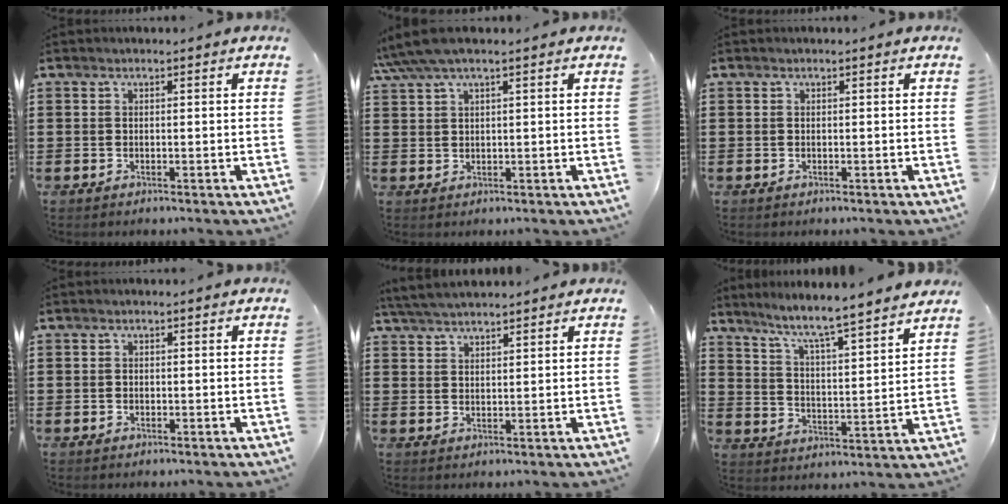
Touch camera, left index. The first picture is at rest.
{"total": 3.4, "force": [2.1, 0.4, 2.6], "torque": [-0.061, 0.002, 0.037]}
{"total": 0.0}
{"total": 0.7, "force": [-0.3, 0.5, 0.3], "torque": [-0.007, 0.000, -0.006]}
{"total": 3.6, "force": [3.4, 0.2, 1.1], "torque": [-0.030, -0.004, 0.065]}
{"total": 5.6, "force": [5.1, -1.0, 2.2], "torque": [-0.067, -0.047, 0.077]}